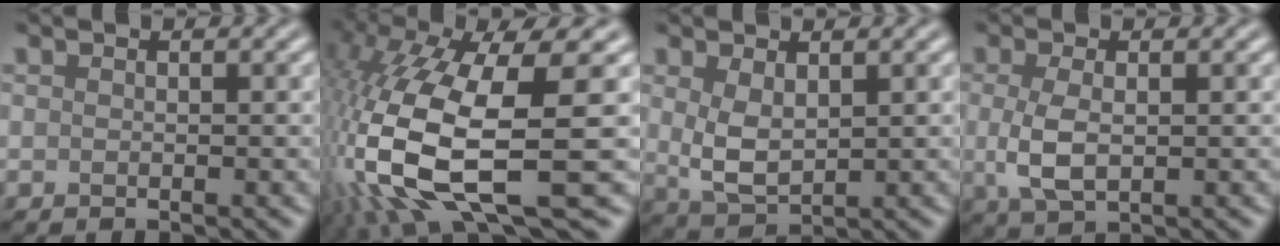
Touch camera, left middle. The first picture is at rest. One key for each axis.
{"total": 14.4, "fx": -3.2, "fy": 4.4, "fz": 13.4, "tx": -0.310, "ty": -0.010, "tz": -0.051}
{"total": 3.6, "fx": 0.7, "fy": 2.2, "fz": 2.8, "tx": -0.069, "ty": 0.000, "tz": 0.021}
{"total": 3.4, "fx": -0.1, "fy": 1.7, "fz": 3.0, "tx": -0.074, "ty": -0.003, "tz": 0.001}